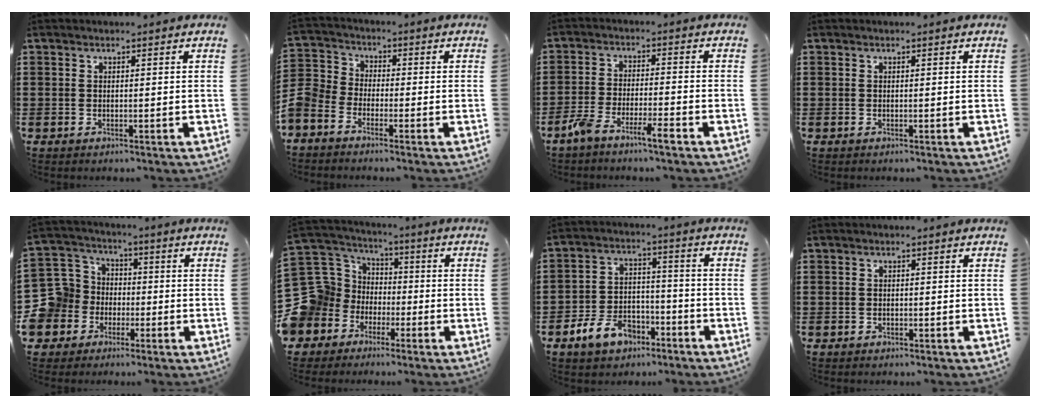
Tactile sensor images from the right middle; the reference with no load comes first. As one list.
[{"total": 4.7, "force": [-3.9, 2.6, 0.8], "torque": [-0.047, 0.002, -0.090]}, {"total": 5.2, "force": [-3.9, 0.8, 3.3], "torque": [-0.081, -0.007, -0.077]}, {"total": 0.0}, {"total": 10.5, "force": [-2.6, 10.0, 1.8], "torque": [-0.107, 0.007, -0.050]}, {"total": 13.4, "force": [-3.3, 12.5, 3.5], "torque": [-0.154, -0.008, -0.047]}, {"total": 7.8, "force": [-5.6, 4.2, 3.3], "torque": [-0.079, 0.021, -0.112]}, {"total": 0.7, "force": [-0.5, 0.5, 0.0], "torque": [-0.001, 0.004, -0.011]}]